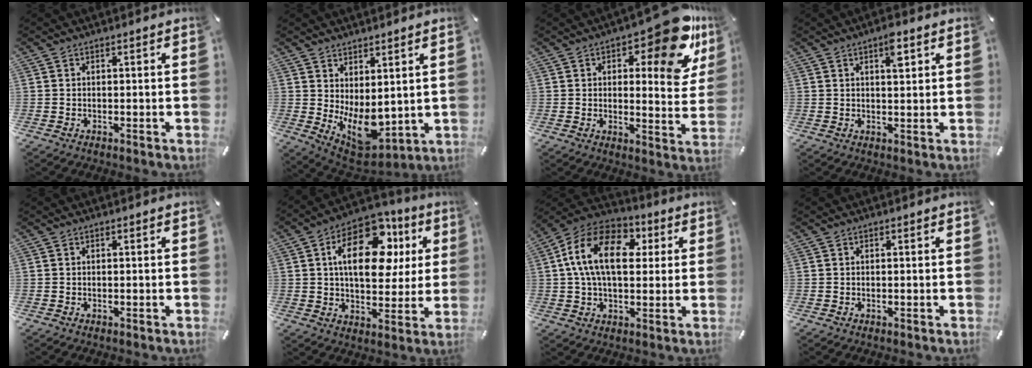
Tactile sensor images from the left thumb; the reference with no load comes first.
{"total": 8.6, "force": [0.5, 6.2, 6.0], "torque": [-0.082, -0.026, 0.019]}
{"total": 16.7, "force": [9.2, 6.6, 12.3], "torque": [-0.144, -0.068, 0.148]}
{"total": 4.4, "force": [2.2, 1.7, 3.4], "torque": [-0.050, -0.003, 0.031]}
{"total": 0.0}
{"total": 18.8, "force": [6.1, 11.0, 13.9], "torque": [-0.223, -0.010, 0.101]}
{"total": 16.4, "force": [3.3, 10.5, 12.2], "torque": [-0.242, 0.006, 0.054]}
{"total": 0.0}